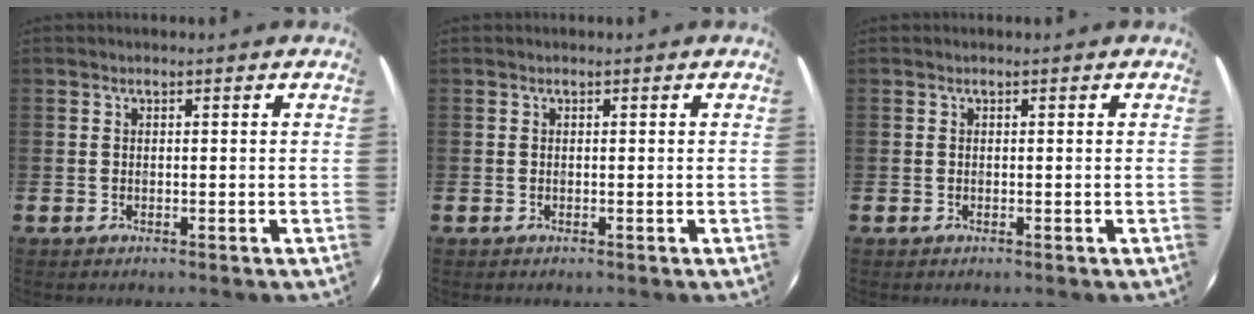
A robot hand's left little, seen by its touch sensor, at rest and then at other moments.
{"total": 0.0}
{"total": 0.0}